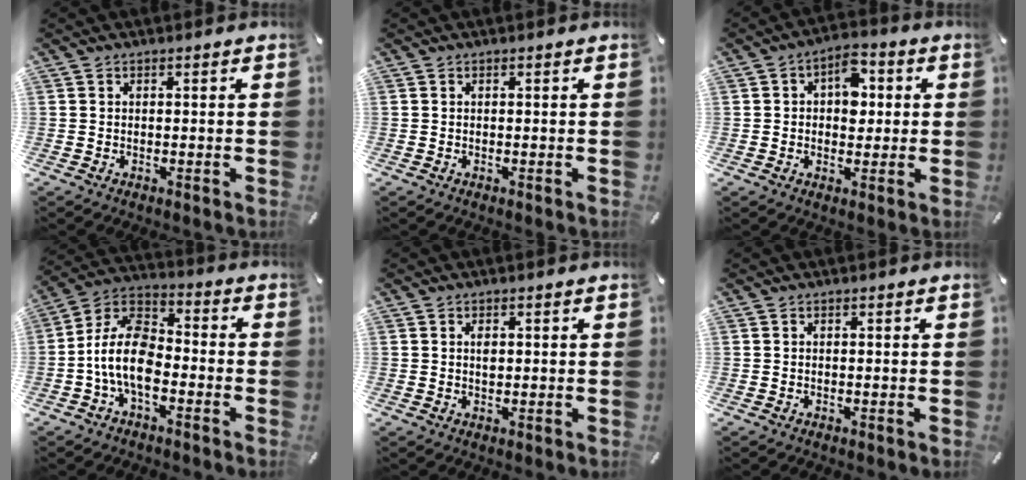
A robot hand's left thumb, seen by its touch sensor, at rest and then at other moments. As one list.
[{"total": 0.0}, {"total": 7.8, "force": [1.2, 5.4, 5.5], "torque": [-0.063, -0.001, 0.014]}, {"total": 12.5, "force": [-4.7, 7.2, 9.0], "torque": [-0.195, 0.017, -0.091]}, {"total": 1.5, "force": [0.3, 0.8, 1.2], "torque": [-0.027, 0.003, 0.005]}, {"total": 0.0}]